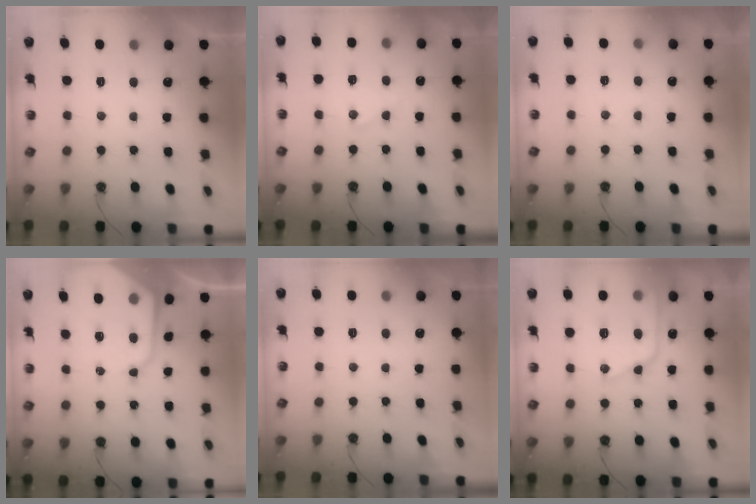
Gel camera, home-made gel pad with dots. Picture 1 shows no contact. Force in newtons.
{"total": 8.0, "press": 8.0, "slide": 0.6}
{"total": 4.4, "press": 4.4, "slide": 0.7}
{"total": 11.6, "press": 11.6, "slide": 1.0}
{"total": 3.0, "press": 2.9, "slide": 0.4}
{"total": 15.8, "press": 15.7, "slide": 1.8}